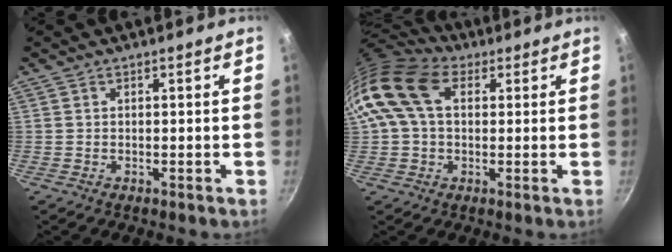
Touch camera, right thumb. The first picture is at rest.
{"total": 13.5, "force": [3.2, 9.2, 9.4], "torque": [-0.168, 0.020, 0.041]}